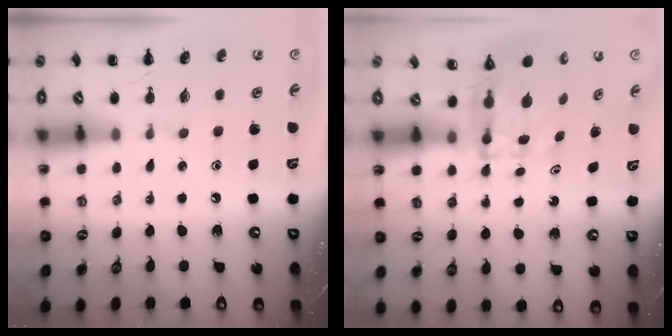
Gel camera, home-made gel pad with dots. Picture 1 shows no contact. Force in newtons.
{"total": 4.6, "press": 4.5, "slide": 0.5}